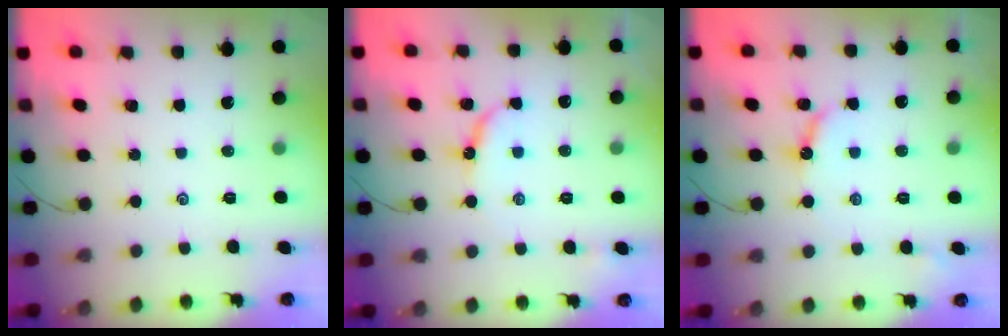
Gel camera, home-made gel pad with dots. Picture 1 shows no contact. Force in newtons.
{"total": 7.1, "press": 7.1, "slide": 0.7}
{"total": 5.6, "press": 5.6, "slide": 0.6}